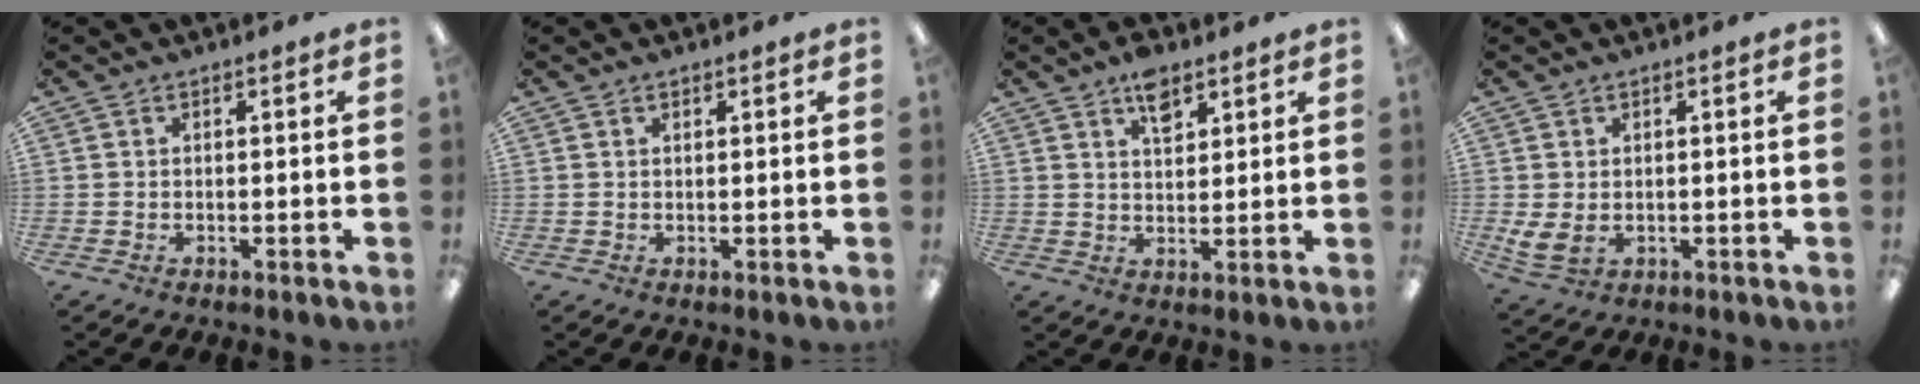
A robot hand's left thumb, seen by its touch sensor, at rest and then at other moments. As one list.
[{"total": 0.9, "force": [0.6, 0.4, 0.6], "torque": [-0.013, 0.002, 0.011]}, {"total": 6.4, "force": [4.2, 3.2, 3.7], "torque": [-0.051, -0.017, 0.071]}, {"total": 4.1, "force": [0.8, 2.8, 2.9], "torque": [-0.059, -0.007, 0.015]}]